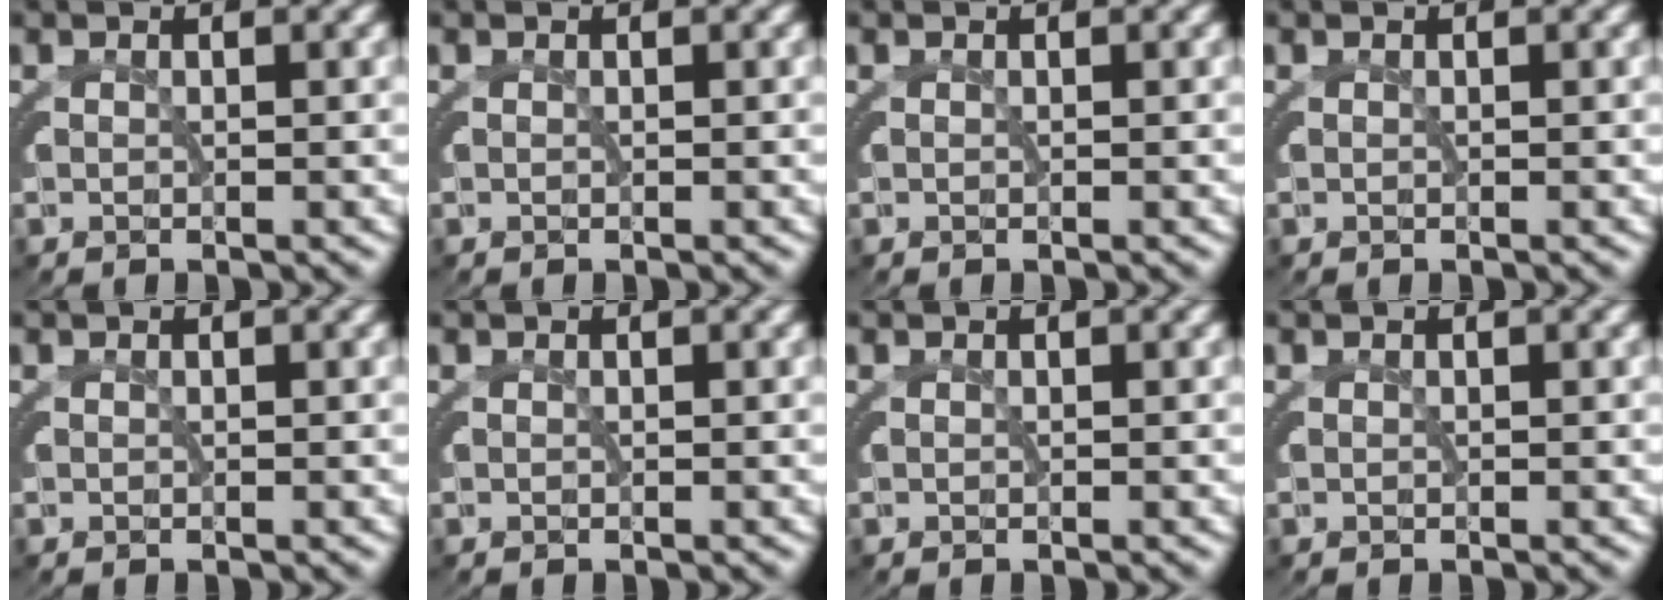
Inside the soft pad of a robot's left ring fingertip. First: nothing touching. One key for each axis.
{"total": 0.0}
{"total": 0.0}
{"total": 1.9, "fx": -0.1, "fy": -1.9, "fz": -0.4, "tx": 0.018, "ty": -0.011, "tz": 0.011}
{"total": 0.0}
{"total": 0.0}
{"total": 0.0}
{"total": 0.0}